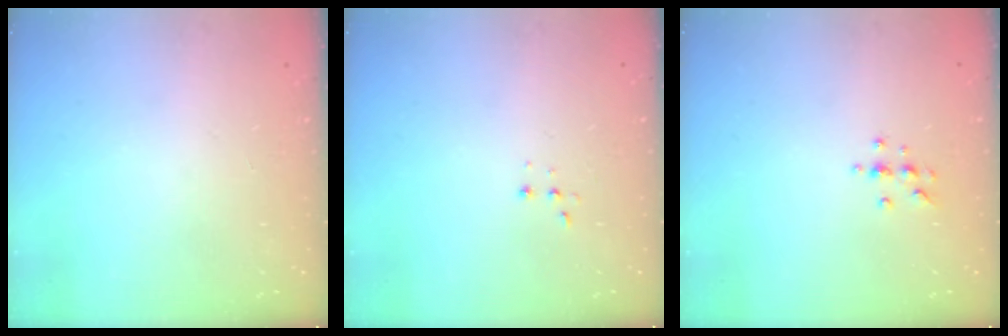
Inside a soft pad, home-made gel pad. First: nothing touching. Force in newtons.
{"total": 2.7, "press": 2.7, "slide": 0.5}
{"total": 5.6, "press": 5.5, "slide": 0.7}